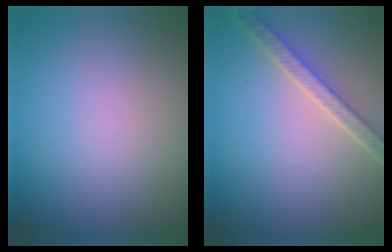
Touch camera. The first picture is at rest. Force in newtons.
{"total": 2.8, "press": 2.8, "slide": 0.6}